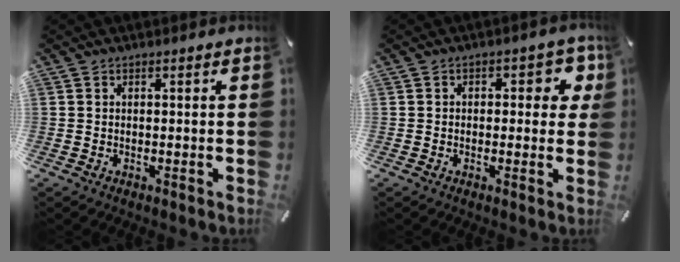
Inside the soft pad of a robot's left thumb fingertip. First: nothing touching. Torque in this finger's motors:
{"motor_torque": [0.12, 0.00, 0.24, 0.20, -0.01]}